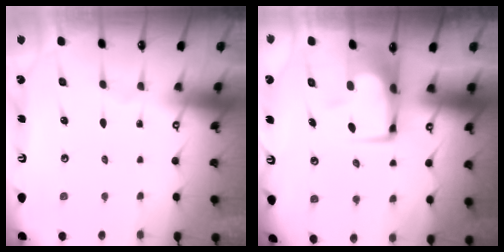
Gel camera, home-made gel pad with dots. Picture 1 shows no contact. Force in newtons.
{"total": 7.0, "press": 6.9, "slide": 1.1}